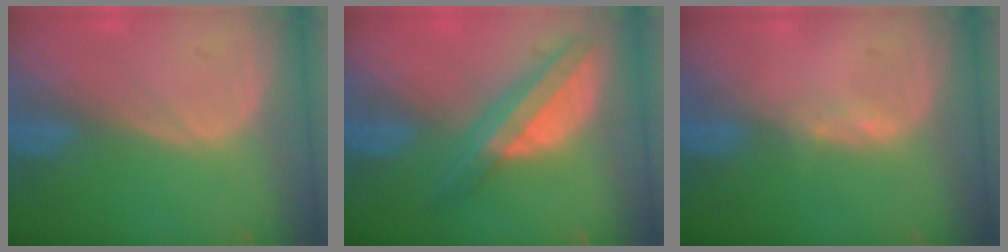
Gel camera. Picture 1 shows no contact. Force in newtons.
{"total": 7.6, "press": 6.4, "slide": 4.1}
{"total": 1.0, "press": 0.8, "slide": 0.5}